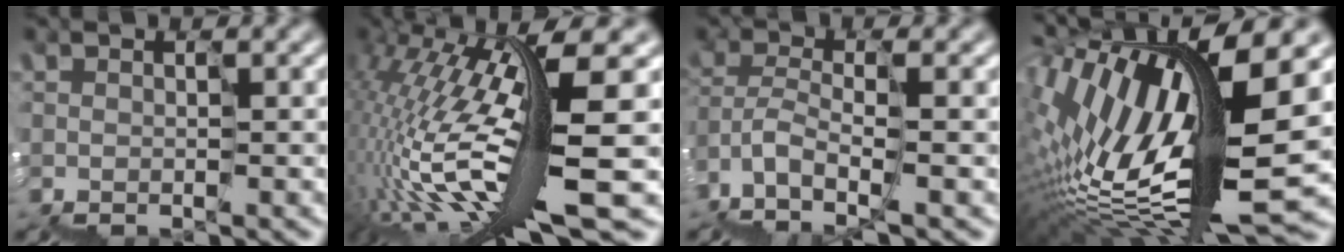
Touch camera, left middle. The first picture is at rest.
{"total": 13.1, "force": [-0.7, 2.5, 12.8], "torque": [-0.255, 0.024, 0.017]}
{"total": 3.1, "force": [-0.7, 2.2, 2.1], "torque": [-0.048, 0.013, -0.015]}
{"total": 15.4, "force": [1.8, 5.2, 14.4], "torque": [-0.276, 0.015, 0.030]}